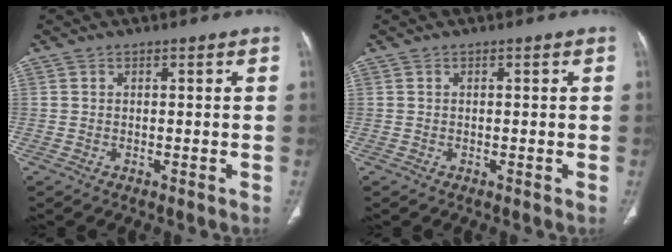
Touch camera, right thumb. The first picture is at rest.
{"total": 0.0}